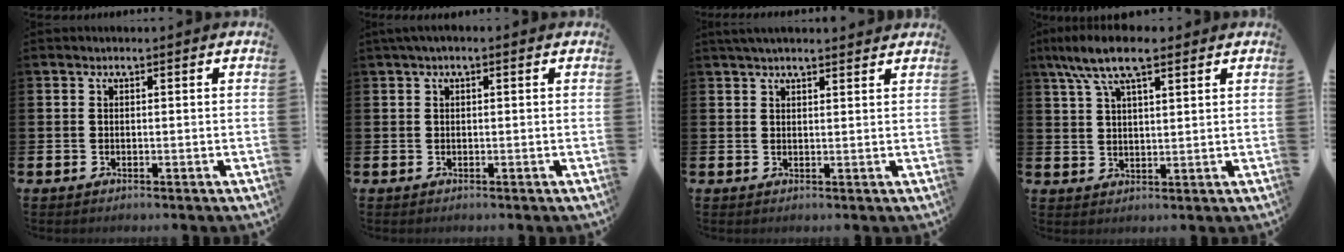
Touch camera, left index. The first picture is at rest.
{"total": 0.7, "force": [0.1, 0.2, 0.6], "torque": [-0.013, 0.004, 0.000]}
{"total": 2.6, "force": [2.4, 0.4, 0.7], "torque": [-0.019, -0.002, 0.045]}
{"total": 8.2, "force": [6.2, 2.3, 4.8], "torque": [-0.093, -0.013, 0.109]}